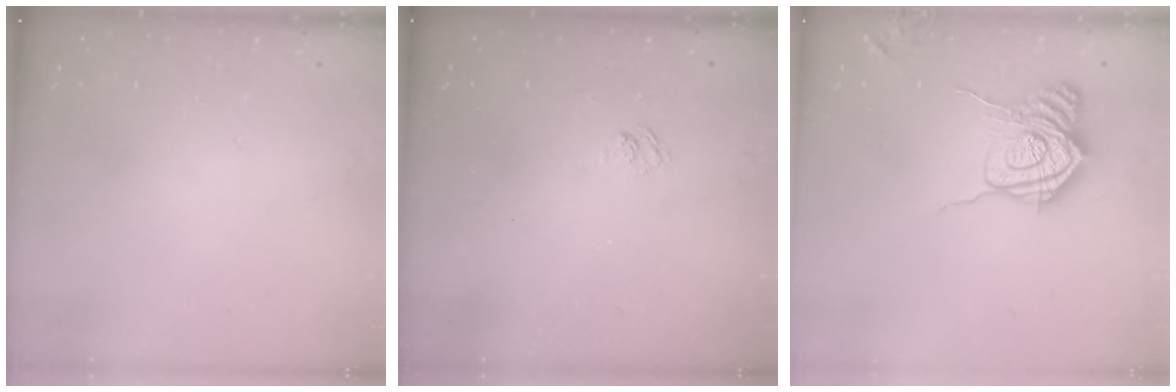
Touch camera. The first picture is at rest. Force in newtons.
{"total": 2.4, "press": 2.0, "slide": 1.3}
{"total": 16.7, "press": 16.7, "slide": 0.6}